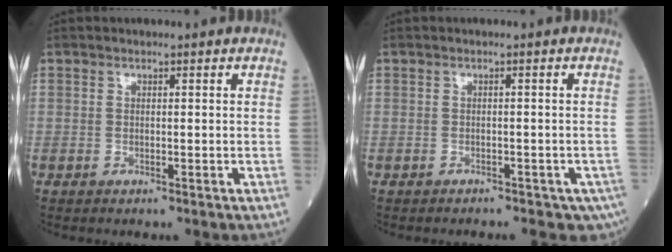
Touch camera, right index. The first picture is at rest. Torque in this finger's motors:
{"motor_torque": [0.30, -0.60, 0.19, 0.01]}